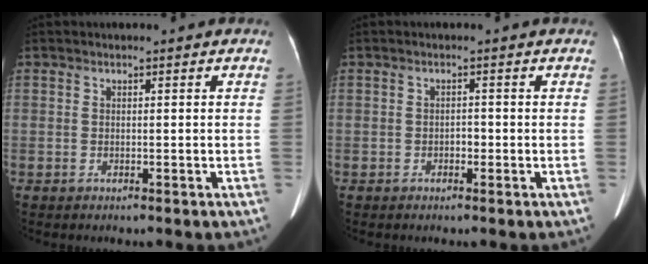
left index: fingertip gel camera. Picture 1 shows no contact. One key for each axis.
{"total": 1.0, "fx": -0.4, "fy": 0.6, "fz": 0.6, "tx": -0.007, "ty": 0.003, "tz": -0.010}